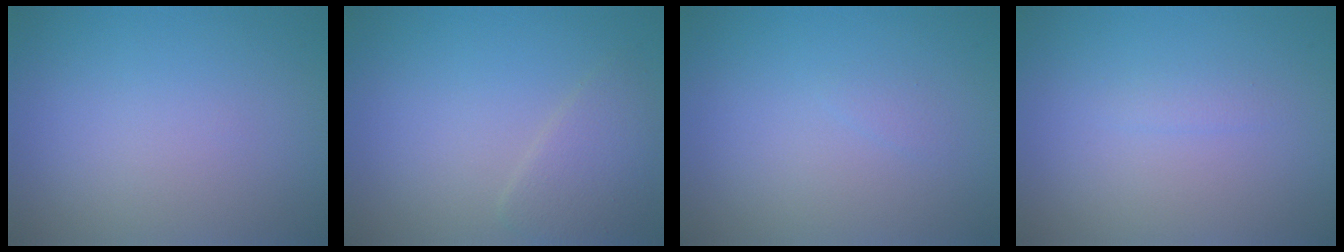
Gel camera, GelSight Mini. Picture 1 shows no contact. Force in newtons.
{"total": 2.6, "press": 2.6, "slide": 0.0}
{"total": 0.5, "press": 0.5, "slide": 0.0}
{"total": 0.7, "press": 0.7, "slide": 0.0}